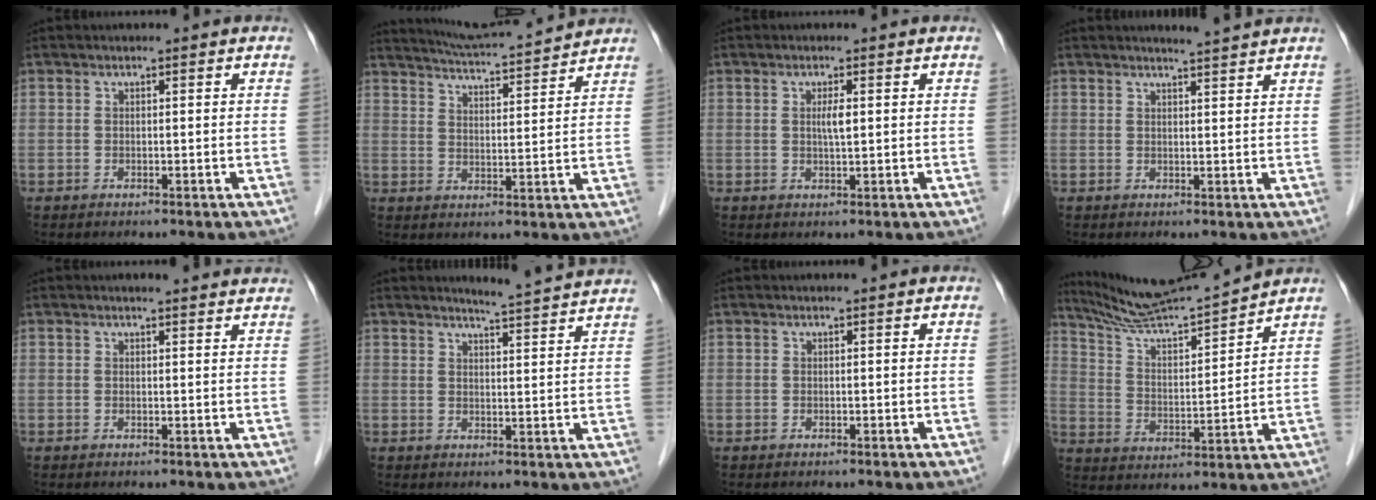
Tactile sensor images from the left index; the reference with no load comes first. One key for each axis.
{"total": 11.6, "fx": 11.2, "fy": -0.4, "fz": 3.3, "tx": -0.063, "ty": 0.014, "tz": 0.167}
{"total": 1.8, "fx": 0.4, "fy": 0.1, "fz": 1.7, "tx": -0.036, "ty": -0.001, "tz": 0.006}
{"total": 3.1, "fx": 2.9, "fy": -0.9, "fz": 0.9, "tx": -0.015, "ty": -0.004, "tz": 0.040}
{"total": 6.2, "fx": 5.7, "fy": 0.5, "fz": 2.3, "tx": -0.026, "ty": 0.012, "tz": 0.055}
{"total": 6.9, "fx": 6.6, "fy": -1.2, "fz": 1.6, "tx": -0.038, "ty": -0.004, "tz": 0.078}
{"total": 0.5, "fx": 0.5, "fy": 0.0, "fz": 0.2, "tx": -0.004, "ty": 0.007, "tz": 0.010}
{"total": 12.6, "fx": 12.1, "fy": -1.6, "fz": 3.3, "tx": -0.069, "ty": -0.005, "tz": 0.216}